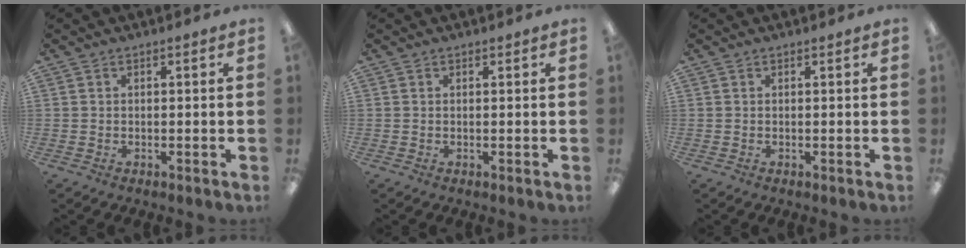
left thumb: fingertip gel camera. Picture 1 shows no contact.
{"total": 0.0}
{"total": 0.0}